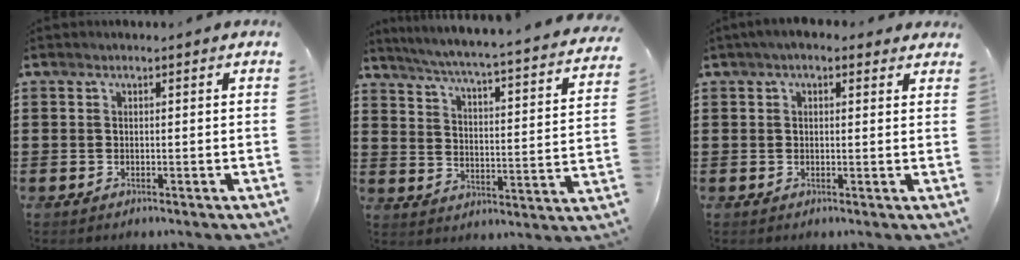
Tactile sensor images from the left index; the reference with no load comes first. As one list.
[{"total": 4.0, "force": [3.5, -0.5, 1.9], "torque": [-0.058, -0.040, 0.048]}, {"total": 2.4, "force": [1.4, 1.2, 1.4], "torque": [-0.032, 0.010, 0.025]}]